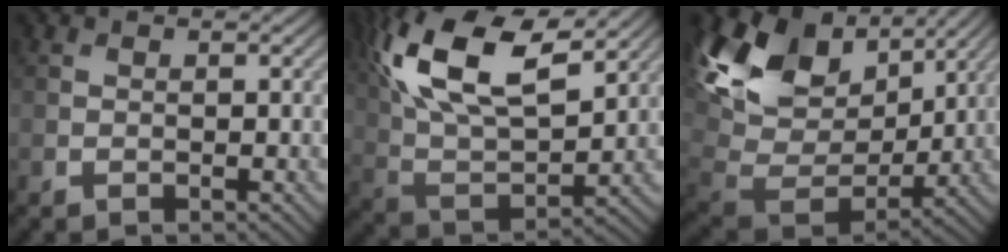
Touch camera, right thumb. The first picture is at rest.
{"total": 16.6, "force": [8.3, 7.2, 12.5], "torque": [-0.282, 0.021, 0.142]}
{"total": 15.9, "force": [6.8, 10.2, 10.1], "torque": [-0.251, 0.015, 0.141]}